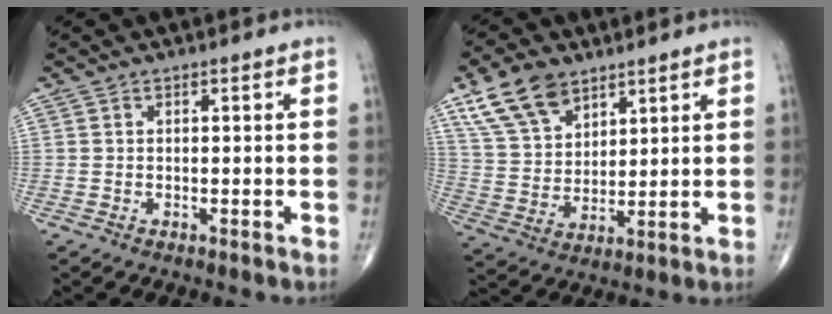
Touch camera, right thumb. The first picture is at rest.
{"total": 11.9, "force": [7.6, 6.9, 6.2], "torque": [-0.101, -0.026, 0.152]}